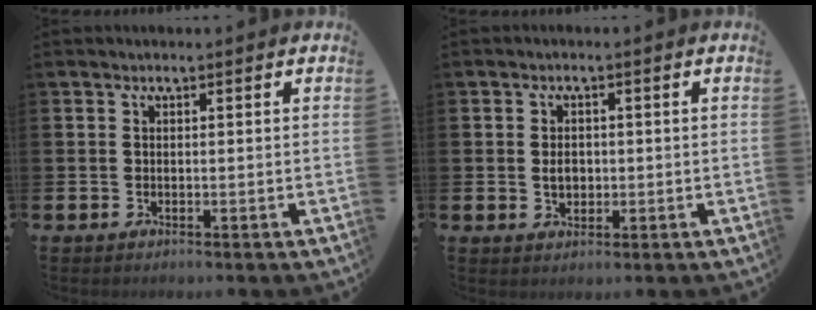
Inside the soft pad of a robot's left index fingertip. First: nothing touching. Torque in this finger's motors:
{"motor_torque": [0.14, 0.05, 0.06, 0.05]}